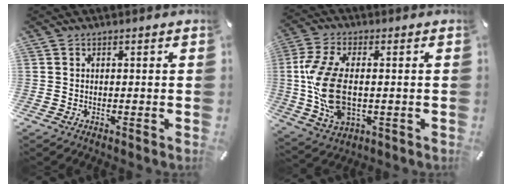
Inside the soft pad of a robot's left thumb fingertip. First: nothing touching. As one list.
[{"total": 13.5, "force": [-0.4, 7.6, 11.2], "torque": [-0.256, -0.011, -0.007]}]